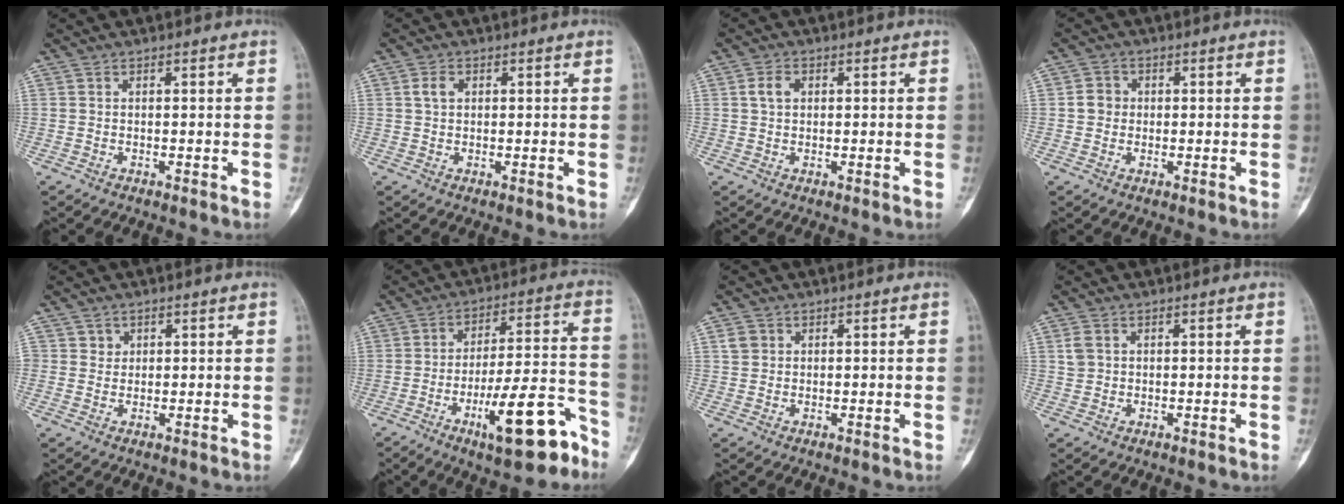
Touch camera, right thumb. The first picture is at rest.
{"total": 2.3, "force": [0.7, 1.6, 1.6], "torque": [-0.029, 0.006, 0.013]}
{"total": 3.0, "force": [0.7, 2.1, 2.0], "torque": [-0.037, 0.006, 0.014]}
{"total": 3.0, "force": [0.1, 2.8, 1.1], "torque": [-0.003, 0.006, -0.004]}
{"total": 1.9, "force": [0.7, 1.7, 0.2], "torque": [0.012, -0.001, 0.007]}
{"total": 16.1, "force": [-8.9, 4.6, 12.5], "torque": [-0.175, 0.069, -0.132]}
{"total": 2.2, "force": [0.7, 1.9, 0.8], "torque": [-0.007, 0.001, 0.012]}
{"total": 2.3, "force": [0.7, 1.8, 1.2], "torque": [-0.019, 0.002, 0.017]}